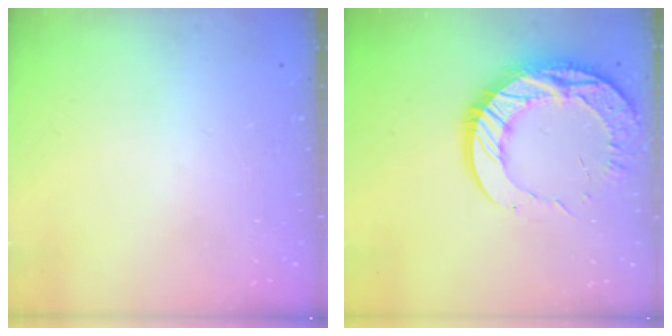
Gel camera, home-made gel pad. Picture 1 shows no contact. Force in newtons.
{"total": 17.9, "press": 17.8, "slide": 1.6}